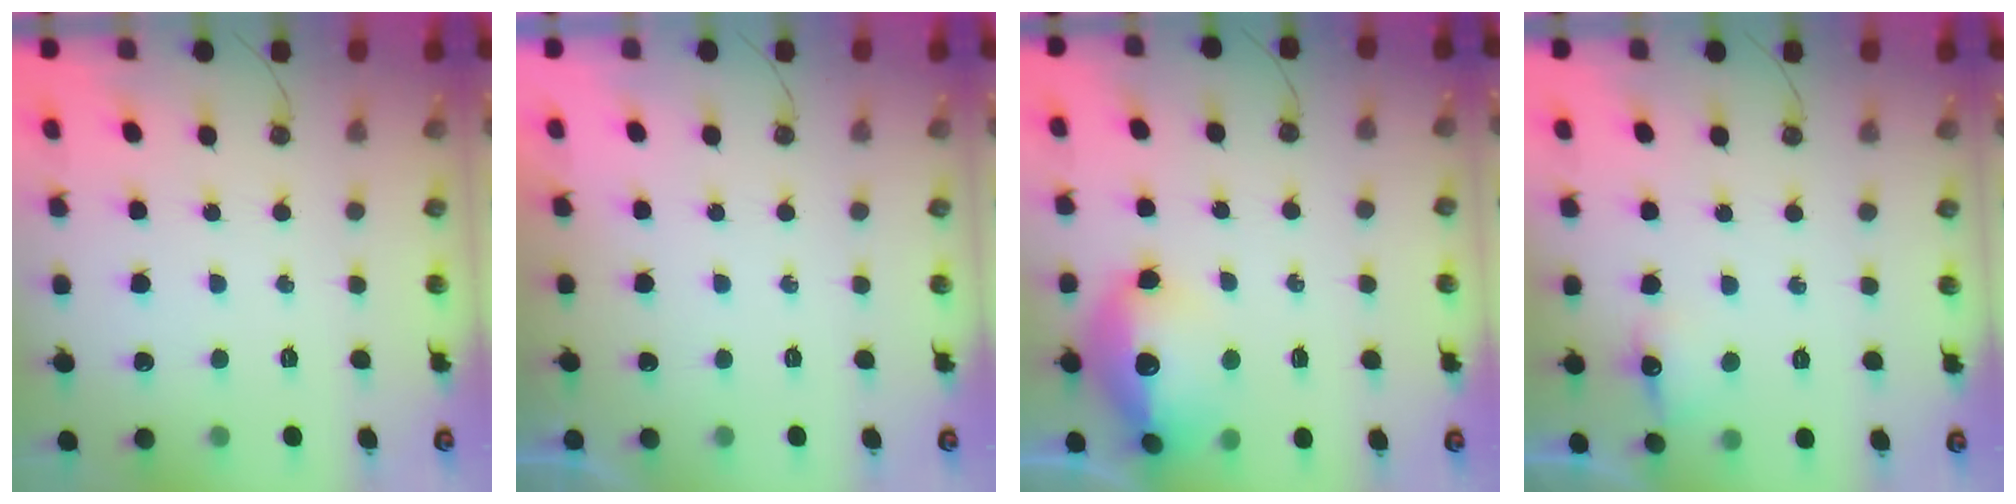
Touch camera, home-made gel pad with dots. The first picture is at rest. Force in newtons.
{"total": 0.0}
{"total": 15.8, "press": 15.7, "slide": 1.4}
{"total": 7.4, "press": 7.3, "slide": 0.9}